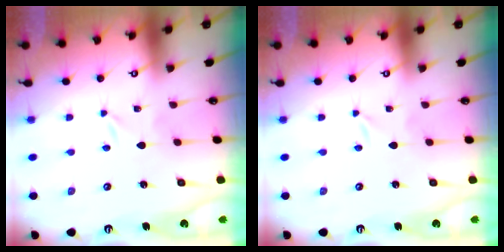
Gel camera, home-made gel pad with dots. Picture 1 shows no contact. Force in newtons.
{"total": 0.0}